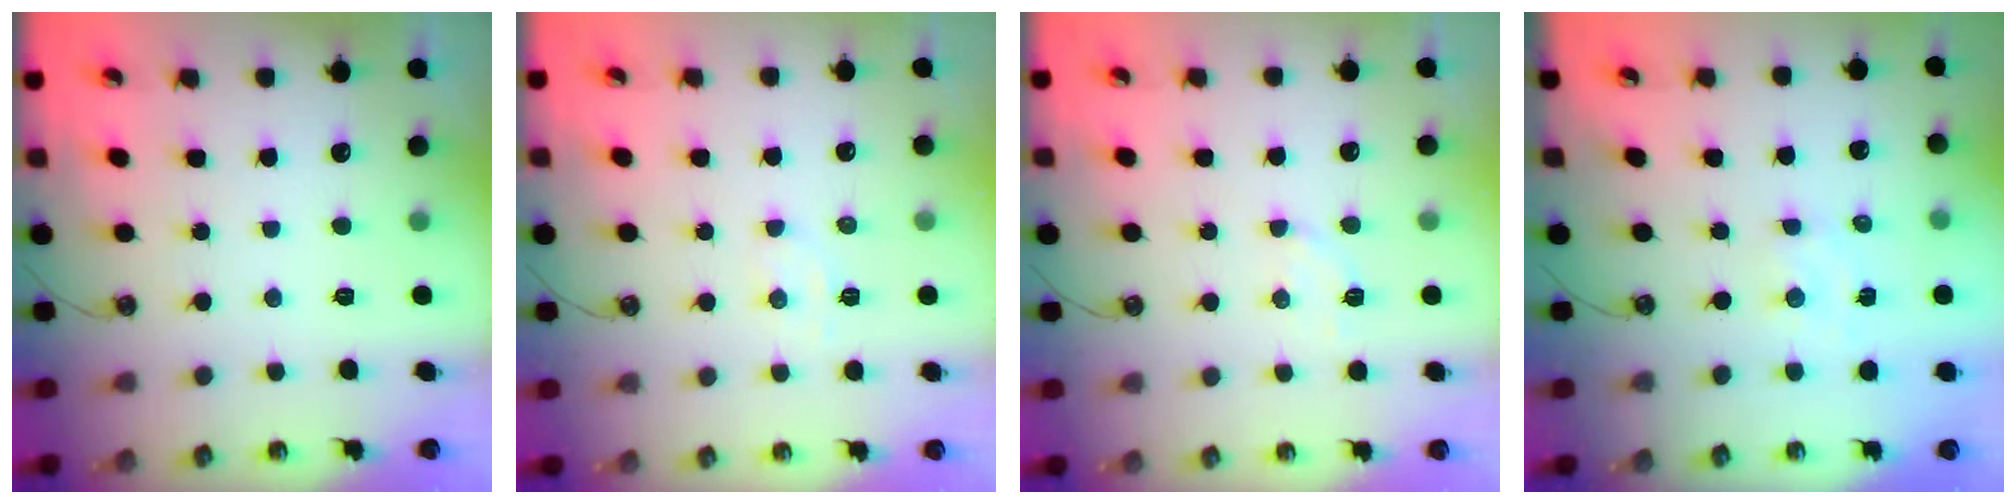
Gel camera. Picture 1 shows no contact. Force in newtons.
{"total": 3.5, "press": 3.4, "slide": 0.9}
{"total": 2.8, "press": 2.8, "slide": 0.5}
{"total": 2.3, "press": 2.3, "slide": 0.3}